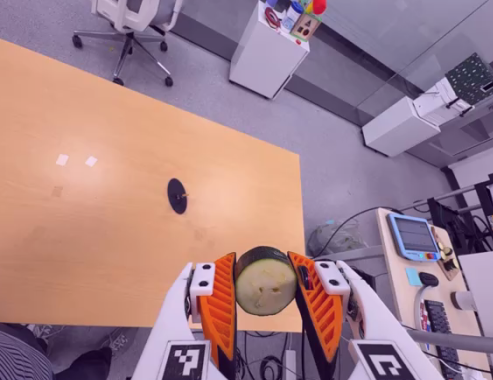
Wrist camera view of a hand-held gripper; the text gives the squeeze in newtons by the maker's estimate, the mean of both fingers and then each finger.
{"total": 11.2, "left": 10.3, "right": 12.0}